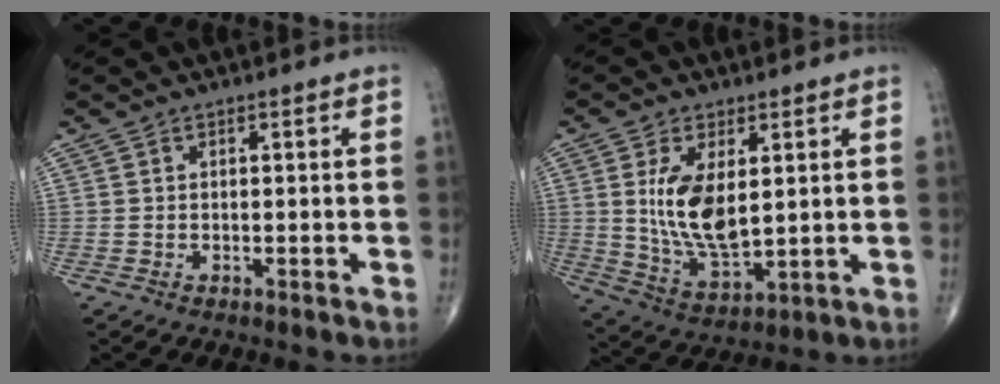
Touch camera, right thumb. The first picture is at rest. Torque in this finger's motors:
{"motor_torque": [0.96, 2.71, 0.69, -0.49, 0.48]}